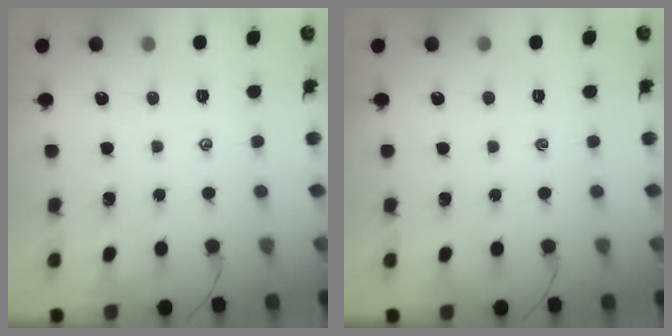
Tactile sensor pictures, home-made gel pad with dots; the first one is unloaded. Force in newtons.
{"total": 0.0}